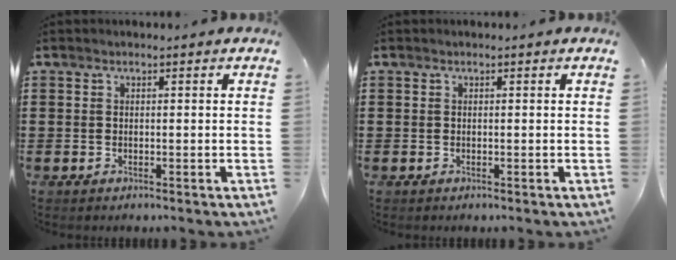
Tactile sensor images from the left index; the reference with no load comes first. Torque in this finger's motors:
{"motor_torque": [-0.01, 0.01, 0.00, 0.00]}